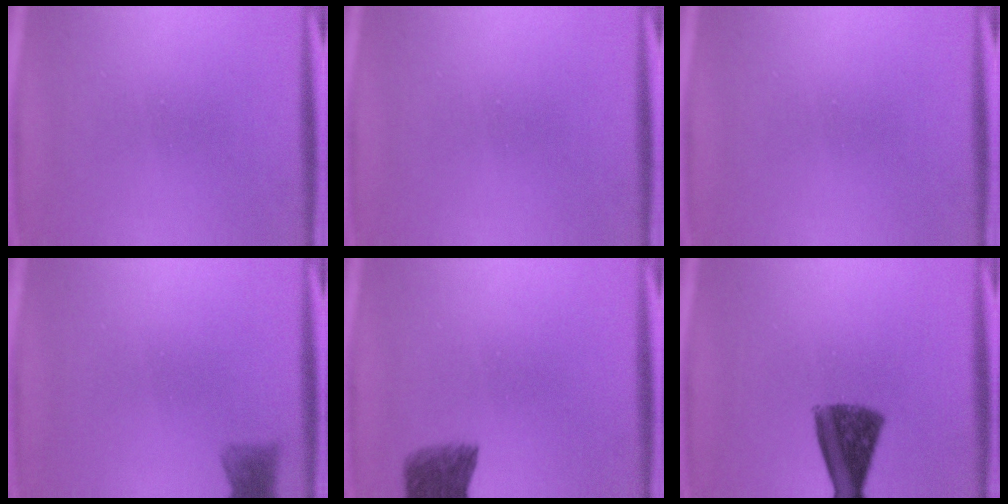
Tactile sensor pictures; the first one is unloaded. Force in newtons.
{"total": 0.0}
{"total": 0.0}
{"total": 2.0}
{"total": 6.1}
{"total": 9.8}